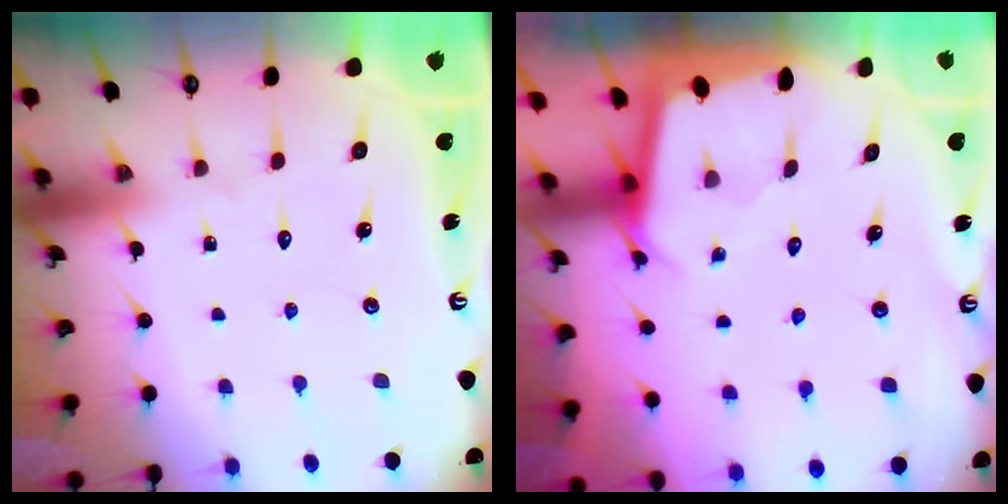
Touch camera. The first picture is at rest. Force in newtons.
{"total": 2.4, "press": 2.4, "slide": 0.1}